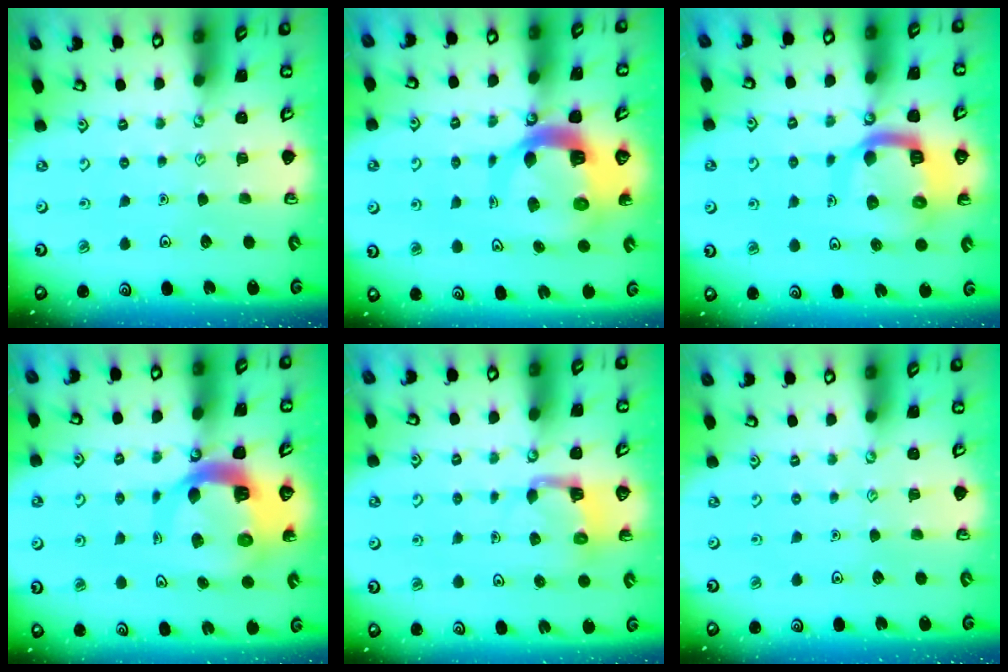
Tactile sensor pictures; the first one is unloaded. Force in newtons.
{"total": 10.2, "press": 10.1, "slide": 1.3}
{"total": 12.4, "press": 12.3, "slide": 1.6}
{"total": 10.2, "press": 10.1, "slide": 1.3}
{"total": 3.6, "press": 3.6, "slide": 0.3}
{"total": 0.0}